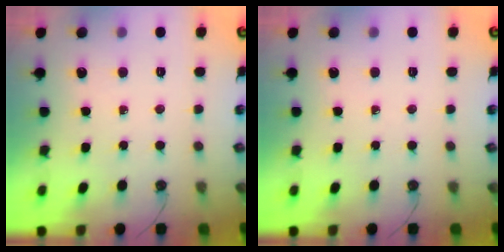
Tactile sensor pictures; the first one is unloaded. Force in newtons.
{"total": 0.0}